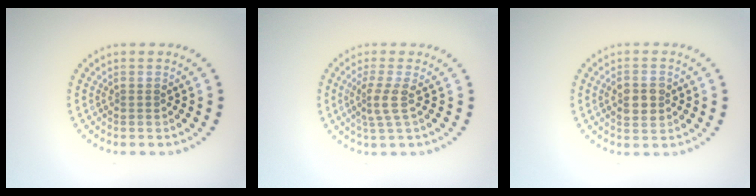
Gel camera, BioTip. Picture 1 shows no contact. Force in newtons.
{"total": 2.4, "press": 1.7, "slide": 1.7}
{"total": 2.9, "press": 2.9, "slide": 0.2}